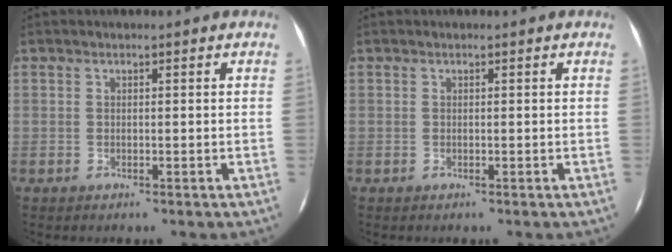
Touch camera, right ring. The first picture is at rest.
{"total": 0.0}